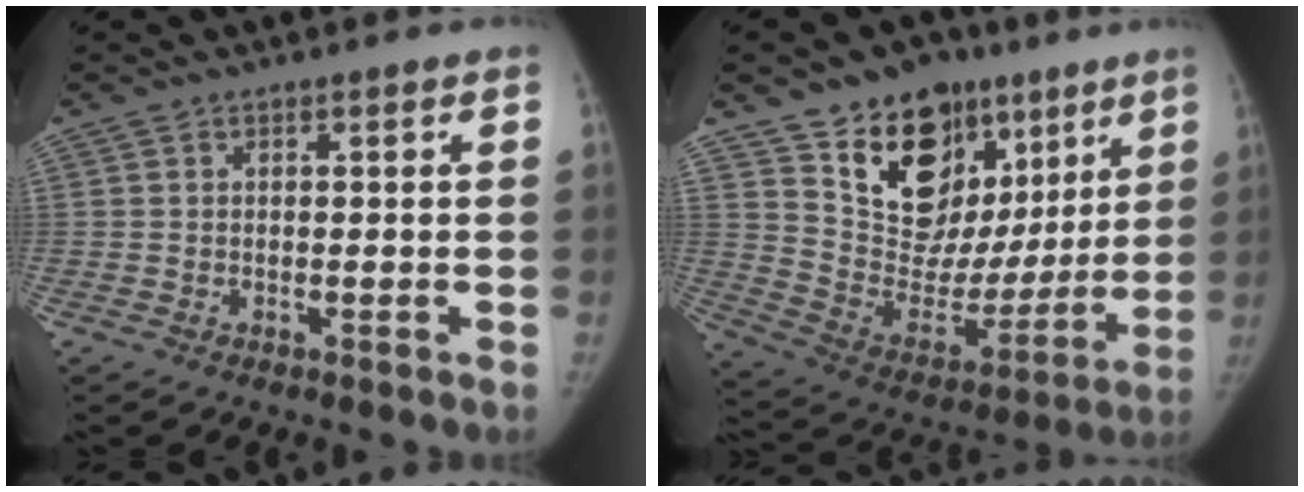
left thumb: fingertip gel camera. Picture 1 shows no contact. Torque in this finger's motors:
{"motor_torque": [1.79, 1.87, 0.59, -0.40, 0.06]}